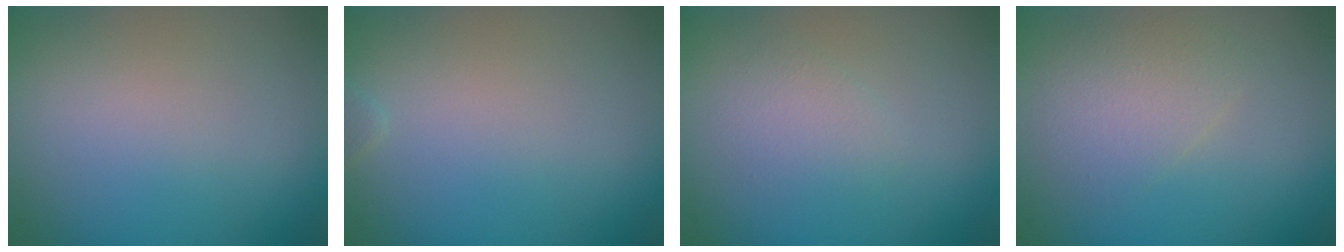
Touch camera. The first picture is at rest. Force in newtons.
{"total": 0.5, "press": 0.5, "slide": 0.1}
{"total": 1.5, "press": 1.5, "slide": 0.1}
{"total": 2.6, "press": 2.6, "slide": 0.1}